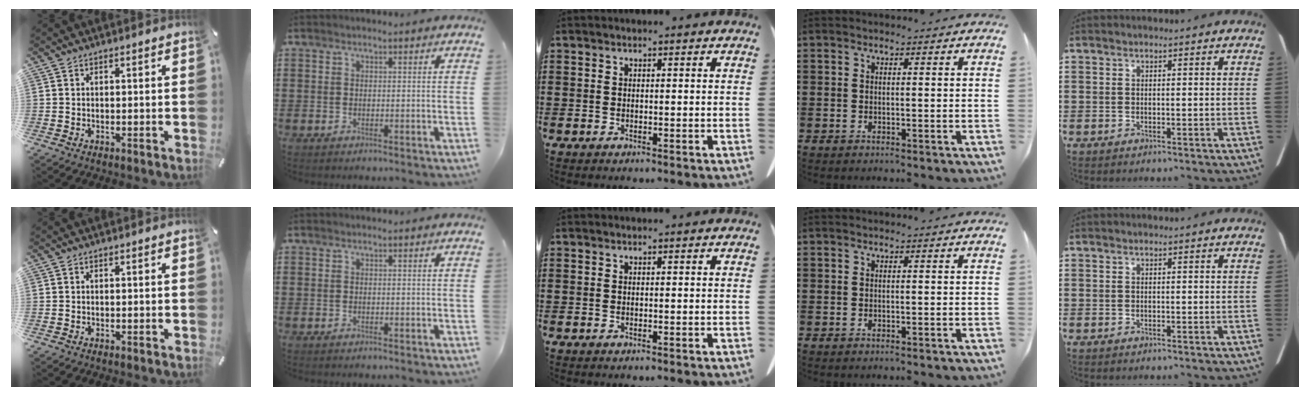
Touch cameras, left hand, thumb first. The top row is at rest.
{}